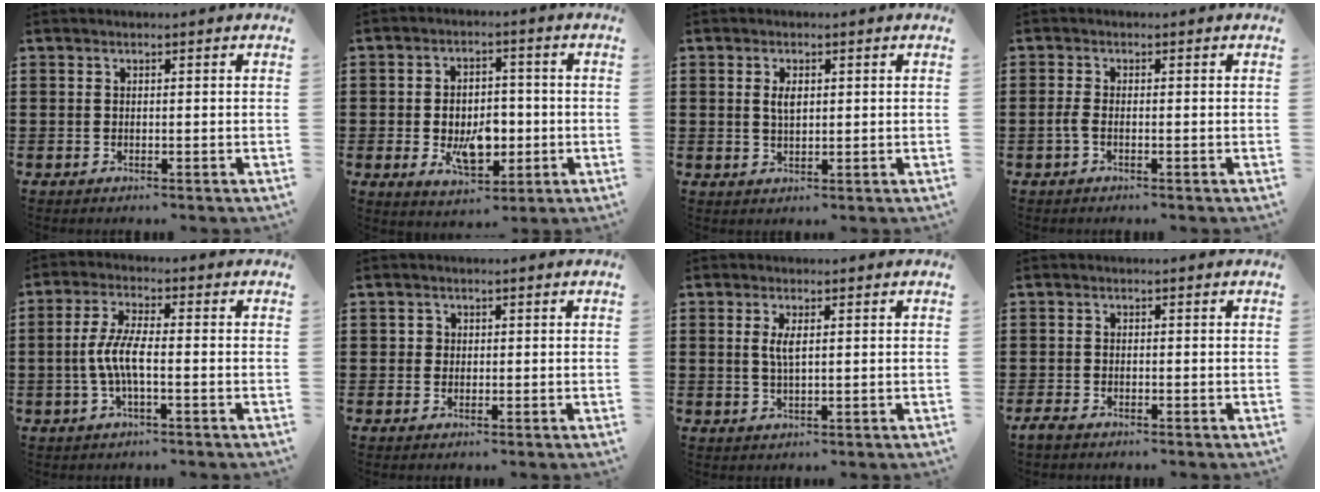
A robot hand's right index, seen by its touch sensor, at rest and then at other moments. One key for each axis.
{"total": 7.1, "fx": -1.3, "fy": 4.5, "fz": 5.4, "tx": -0.086, "ty": -0.002, "tz": -0.028}
{"total": 2.5, "fx": 0.7, "fy": 1.2, "fz": 2.1, "tx": -0.044, "ty": 0.007, "tz": 0.012}
{"total": 1.5, "fx": -0.6, "fy": 0.5, "fz": 1.3, "tx": -0.031, "ty": -0.003, "tz": -0.014}
{"total": 5.4, "fx": -1.1, "fy": 1.3, "fz": 5.1, "tx": -0.125, "ty": -0.007, "tz": -0.033}
{"total": 1.1, "fx": 0.2, "fy": 1.0, "fz": 0.2, "tx": -0.008, "ty": 0.004, "tz": 0.003}
{"total": 2.6, "fx": 0.8, "fy": 0.7, "fz": 2.4, "tx": -0.049, "ty": 0.005, "tz": 0.011}
{"total": 1.2, "fx": -1.1, "fy": 0.2, "fz": 0.2, "tx": -0.008, "ty": 0.000, "tz": -0.022}